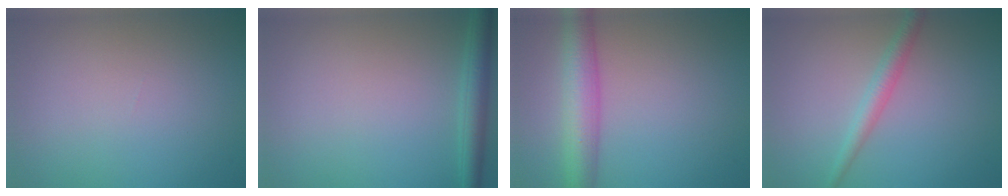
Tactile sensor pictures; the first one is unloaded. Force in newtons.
{"total": 2.7, "press": 2.7, "slide": 0.1}
{"total": 5.7, "press": 5.7, "slide": 0.2}
{"total": 2.2, "press": 2.2, "slide": 0.0}